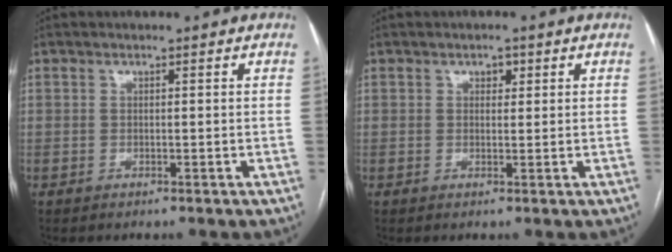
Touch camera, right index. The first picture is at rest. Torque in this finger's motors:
{"motor_torque": [0.01, 0.03, -0.01, 0.01]}